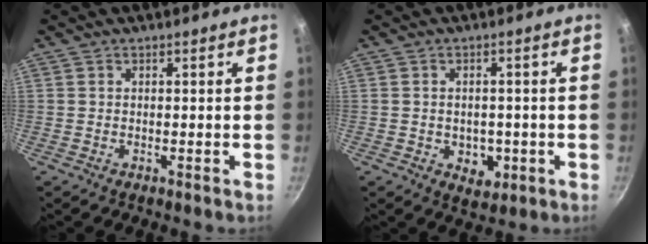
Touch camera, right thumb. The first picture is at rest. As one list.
[{"total": 5.1, "force": [-1.3, 3.9, 3.1], "torque": [-0.027, 0.005, -0.009]}]